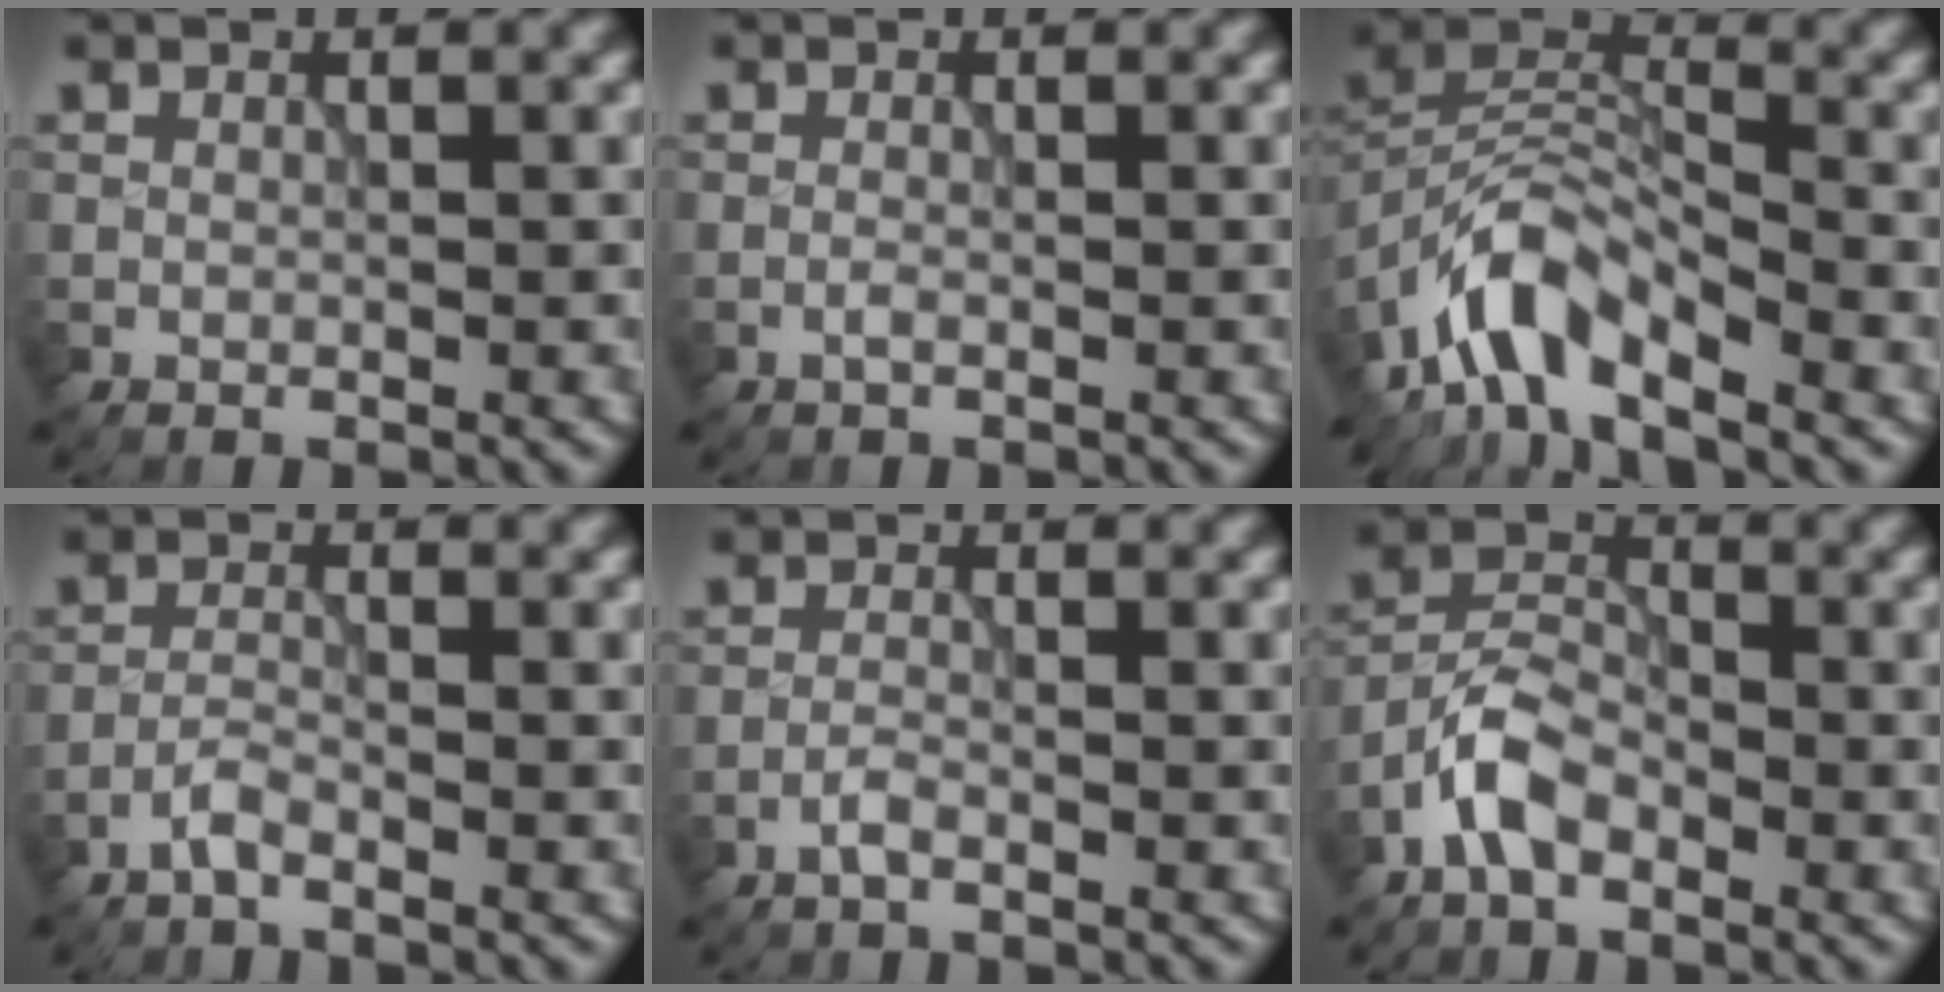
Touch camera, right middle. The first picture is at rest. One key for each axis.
{"total": 0.7, "fx": -0.3, "fy": 0.1, "fz": 0.6, "tx": -0.013, "ty": 0.000, "tz": -0.009}
{"total": 6.6, "fx": -5.0, "fy": 2.3, "fz": 3.6, "tx": -0.058, "ty": 0.005, "tz": -0.104}
{"total": 1.5, "fx": -1.2, "fy": 0.2, "fz": 0.9, "tx": -0.019, "ty": 0.005, "tz": -0.031}
{"total": 1.2, "fx": -0.8, "fy": 0.2, "fz": 0.8, "tx": -0.017, "ty": 0.004, "tz": -0.020}
{"total": 3.9, "fx": -2.5, "fy": 2.0, "fz": 2.3, "tx": -0.041, "ty": 0.012, "tz": -0.060}